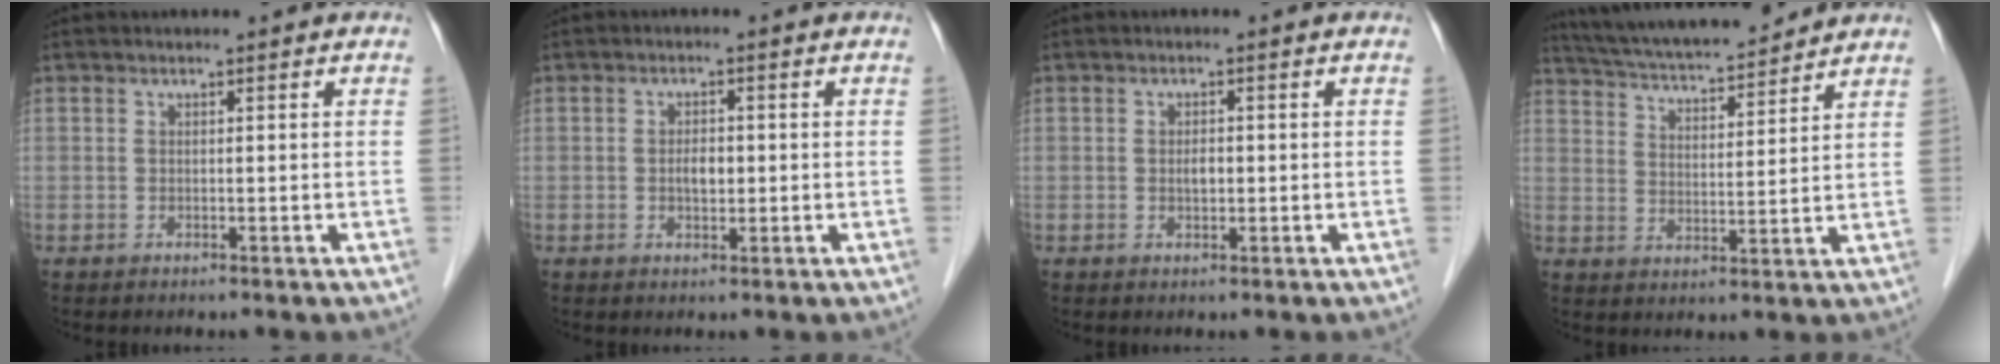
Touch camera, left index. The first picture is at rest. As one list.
[{"total": 2.4, "force": [-0.2, 1.2, 2.0], "torque": [-0.037, 0.001, -0.003]}, {"total": 1.6, "force": [-0.1, 0.8, 1.3], "torque": [-0.024, 0.000, -0.002]}, {"total": 15.3, "force": [13.9, 1.6, 6.2], "torque": [-0.115, 0.016, 0.228]}]